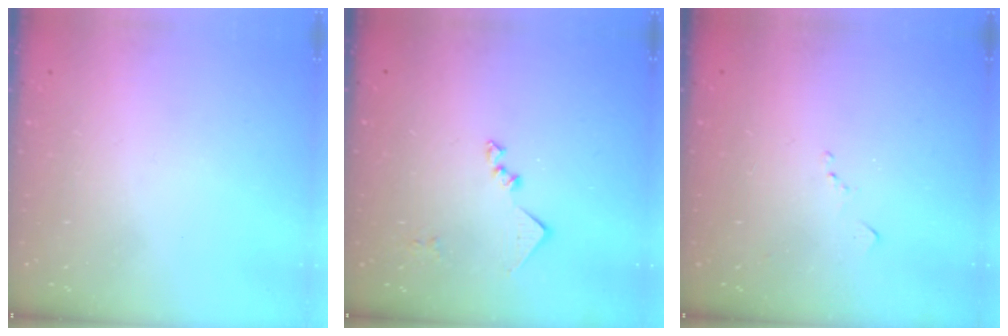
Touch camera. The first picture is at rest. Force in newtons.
{"total": 9.6, "press": 9.6, "slide": 0.1}
{"total": 6.1, "press": 6.1, "slide": 0.8}